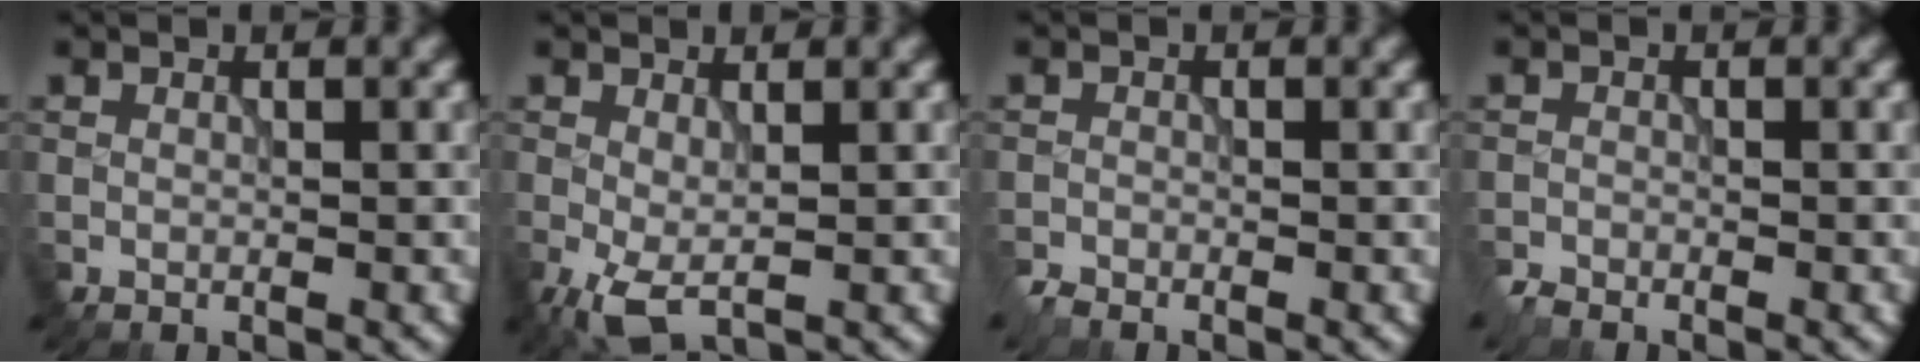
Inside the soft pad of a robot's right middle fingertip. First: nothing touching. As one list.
[{"total": 2.8, "force": [-0.8, 1.0, 2.5], "torque": [-0.062, -0.008, -0.015]}, {"total": 1.3, "force": [-1.2, 0.3, 0.3], "torque": [-0.008, -0.005, -0.029]}, {"total": 1.3, "force": [-1.3, 0.3, 0.2], "torque": [-0.006, -0.005, -0.030]}]